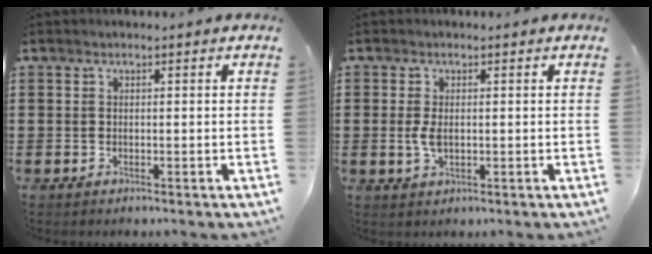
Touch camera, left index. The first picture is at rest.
{"total": 3.0, "force": [0.1, 1.5, 2.6], "torque": [-0.066, -0.002, -0.004]}